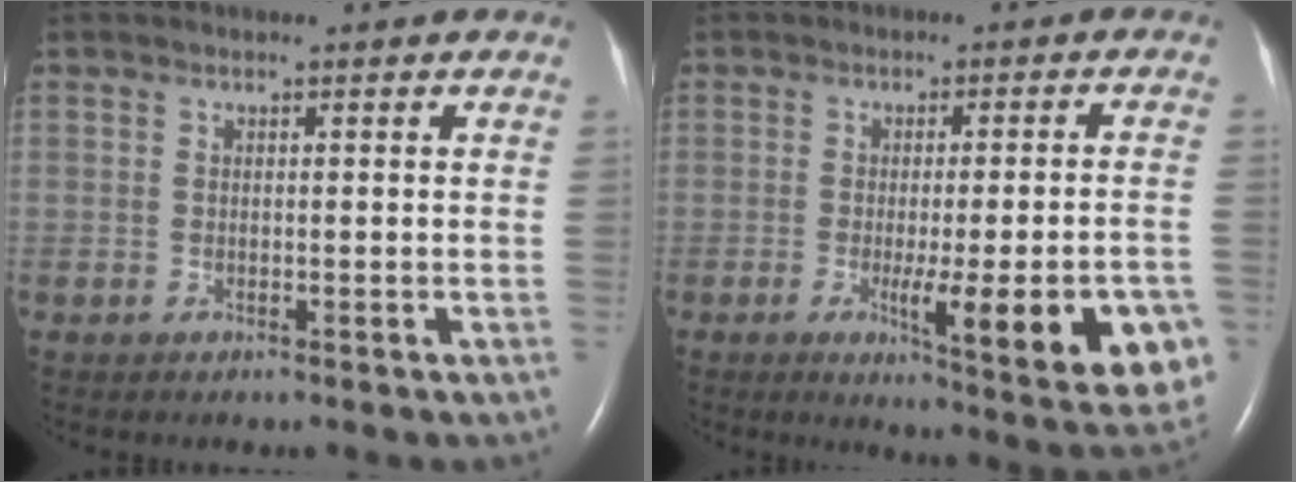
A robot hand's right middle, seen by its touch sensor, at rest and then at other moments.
{"total": 15.8, "force": [-5.7, 2.0, 14.6], "torque": [-0.107, -0.016, -0.061]}